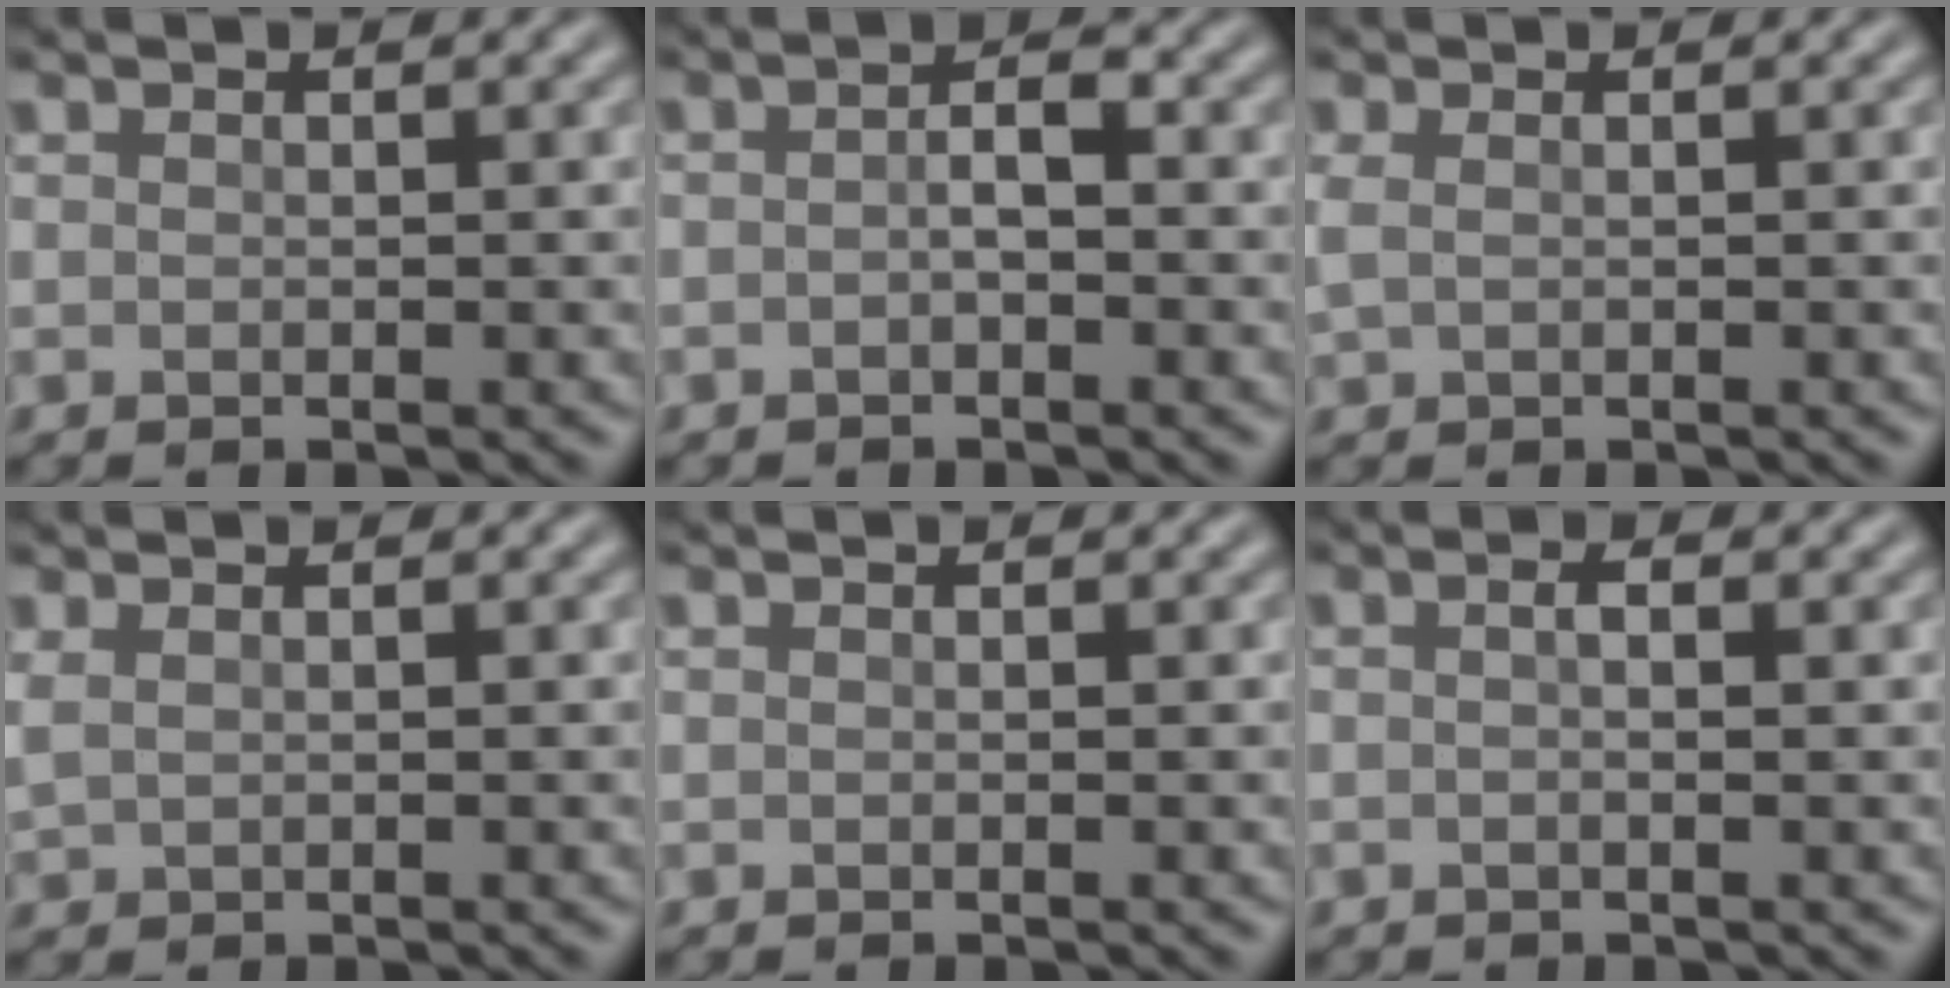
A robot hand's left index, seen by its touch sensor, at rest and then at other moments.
{"total": 1.8, "force": [-0.6, 0.7, 1.6], "torque": [-0.032, 0.004, -0.016]}
{"total": 1.4, "force": [0.3, 0.8, 1.1], "torque": [-0.033, 0.000, 0.005]}
{"total": 1.3, "force": [0.6, 0.6, 1.0], "torque": [-0.030, 0.002, 0.015]}
{"total": 0.0}
{"total": 1.2, "force": [0.0, 0.3, 1.2], "torque": [-0.017, -0.008, -0.005]}